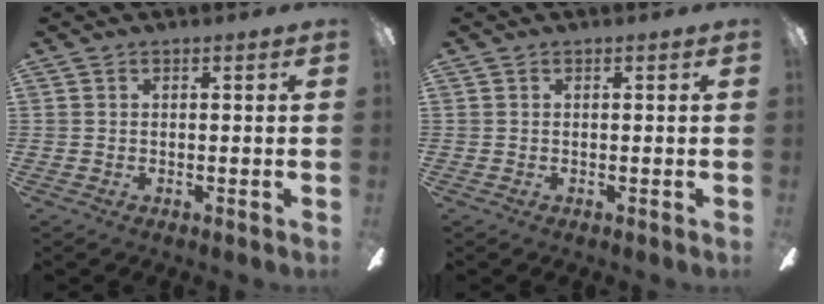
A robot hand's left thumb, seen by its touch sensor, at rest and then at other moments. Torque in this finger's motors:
{"motor_torque": [0.00, 0.00, -0.08, 0.15, 0.00]}